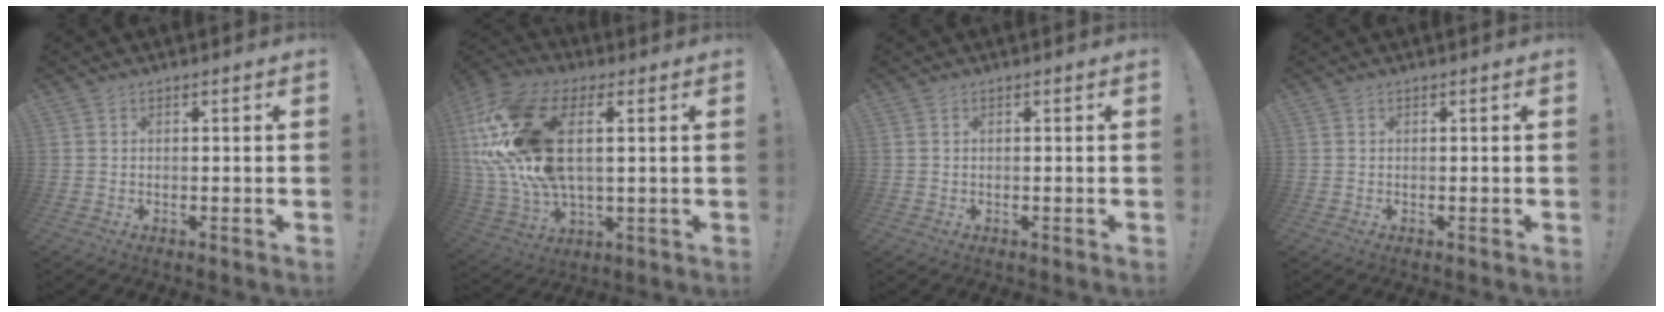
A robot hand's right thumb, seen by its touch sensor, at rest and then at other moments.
{"total": 24.3, "force": [5.2, 13.6, 19.5], "torque": [-0.392, -0.005, 0.099]}
{"total": 0.0}
{"total": 0.0}